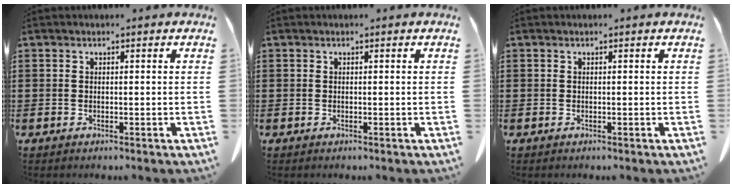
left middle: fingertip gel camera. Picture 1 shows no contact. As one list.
[{"total": 0.0}, {"total": 0.0}]